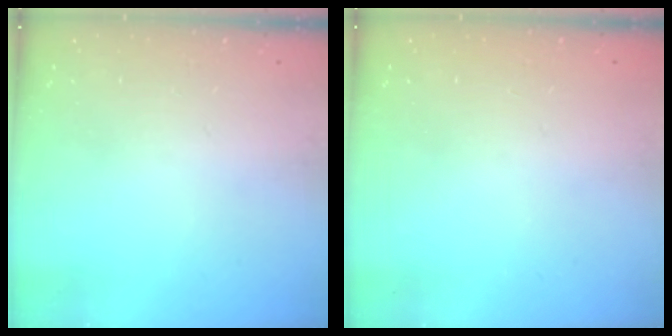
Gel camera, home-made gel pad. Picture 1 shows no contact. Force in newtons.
{"total": 0.0}